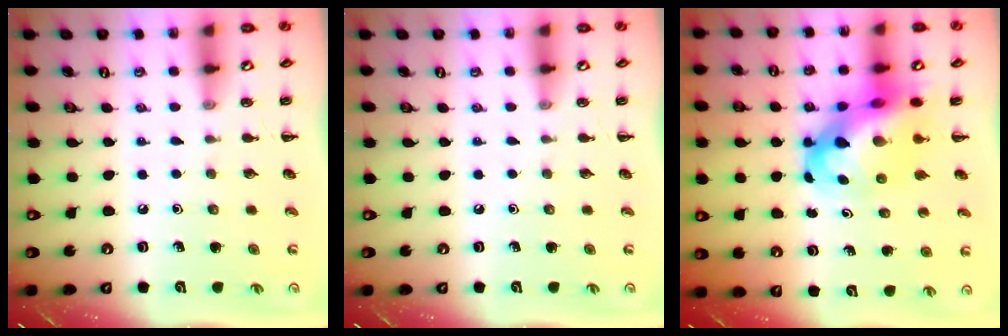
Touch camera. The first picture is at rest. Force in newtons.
{"total": 0.0}
{"total": 12.3, "press": 11.9, "slide": 3.1}